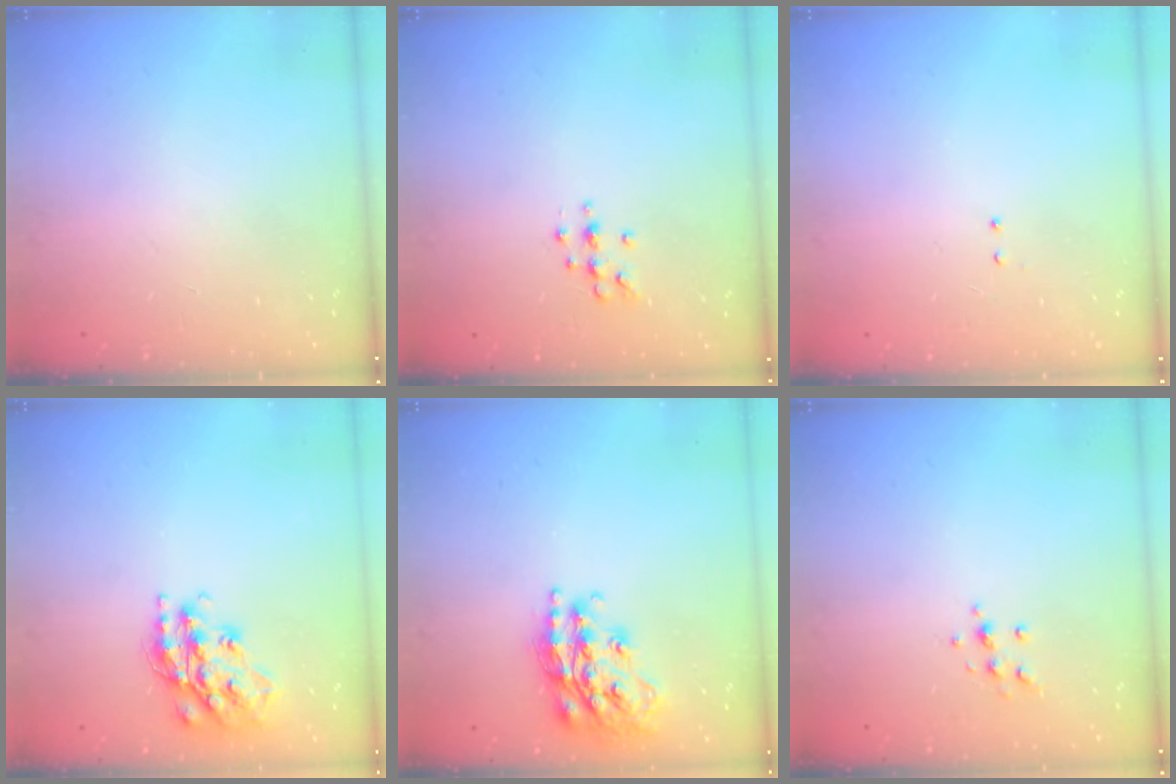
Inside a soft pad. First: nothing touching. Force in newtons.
{"total": 7.3, "press": 7.2, "slide": 1.2}
{"total": 2.1, "press": 2.0, "slide": 0.6}
{"total": 16.9, "press": 16.9, "slide": 1.2}
{"total": 17.9, "press": 17.8, "slide": 1.3}
{"total": 6.2, "press": 6.2, "slide": 0.8}